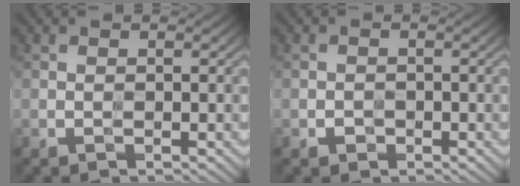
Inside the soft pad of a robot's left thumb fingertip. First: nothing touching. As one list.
[{"total": 1.0, "force": [-0.6, 0.8, 0.4], "torque": [-0.005, -0.001, -0.012]}]